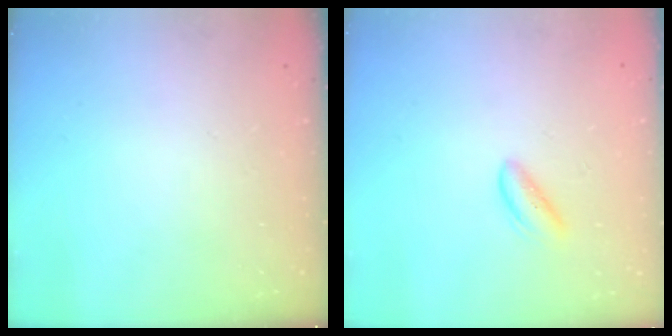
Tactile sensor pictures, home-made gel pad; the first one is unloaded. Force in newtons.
{"total": 2.3, "press": 2.3, "slide": 0.3}